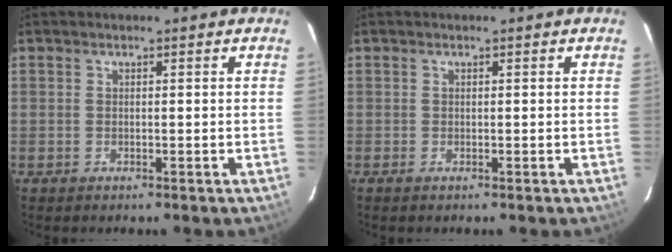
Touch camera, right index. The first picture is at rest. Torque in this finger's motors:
{"motor_torque": [0.05, 0.11, 0.07, 0.00]}